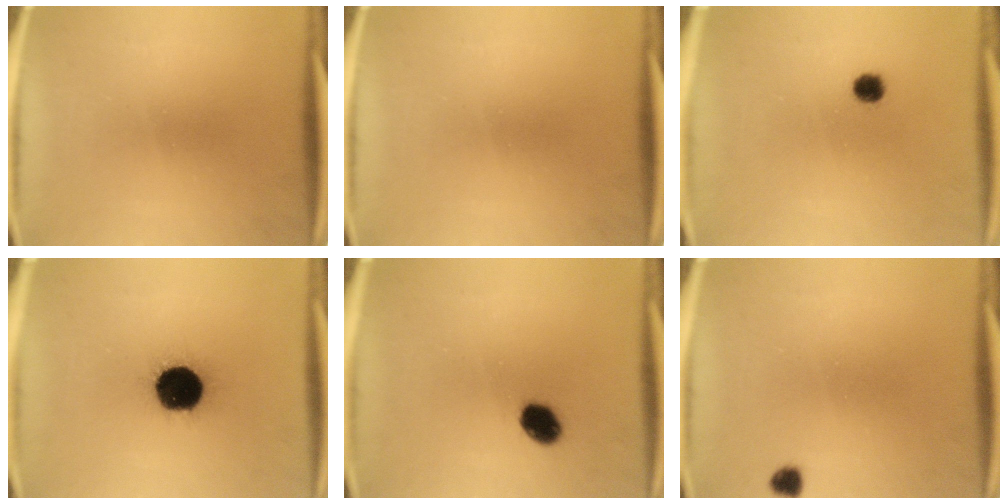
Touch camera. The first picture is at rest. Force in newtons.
{"total": 0.0}
{"total": 2.8}
{"total": 18.7}
{"total": 5.7}
{"total": 1.8}